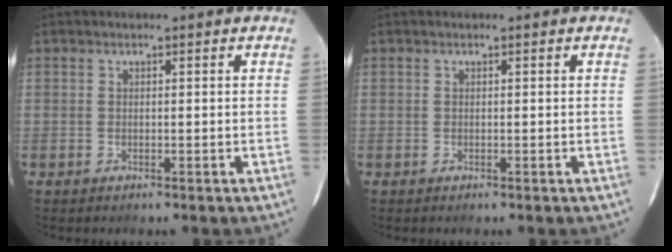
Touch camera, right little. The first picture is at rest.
{"total": 0.0}